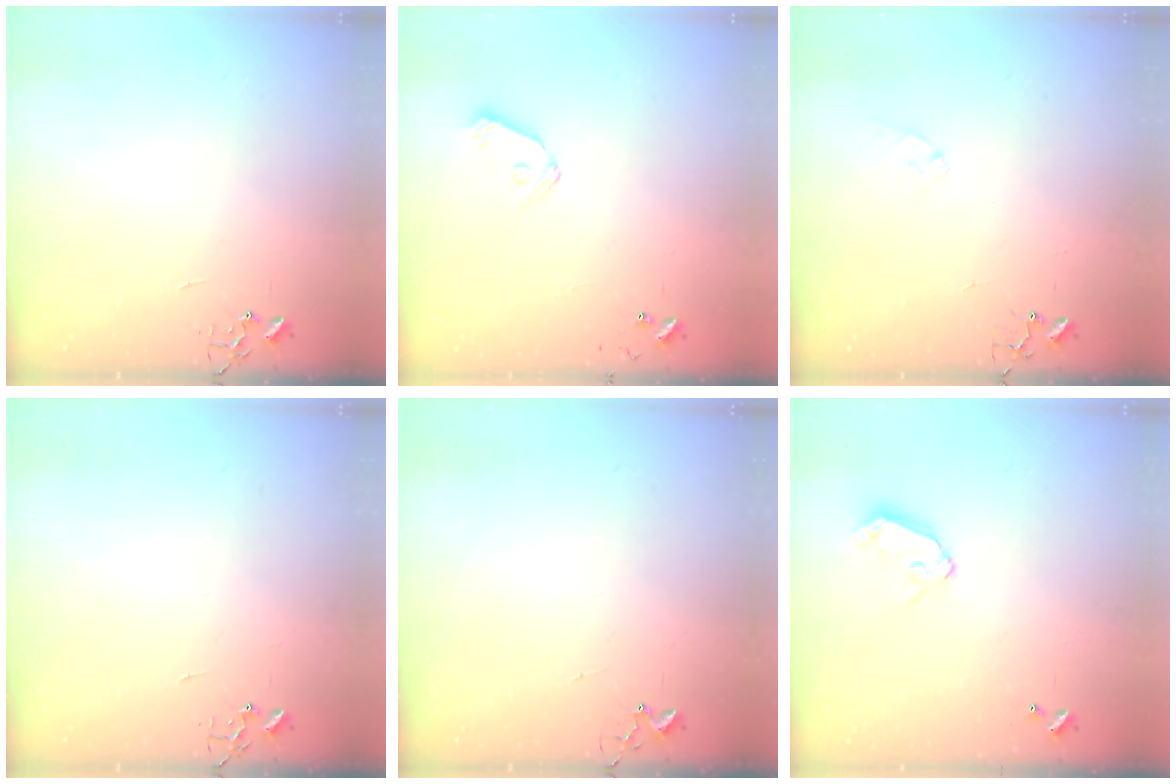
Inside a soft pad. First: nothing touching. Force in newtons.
{"total": 7.1, "press": 7.1, "slide": 0.5}
{"total": 7.5, "press": 7.5, "slide": 0.7}
{"total": 0.0}
{"total": 5.1, "press": 5.1, "slide": 0.3}
{"total": 8.0, "press": 8.0, "slide": 1.0}